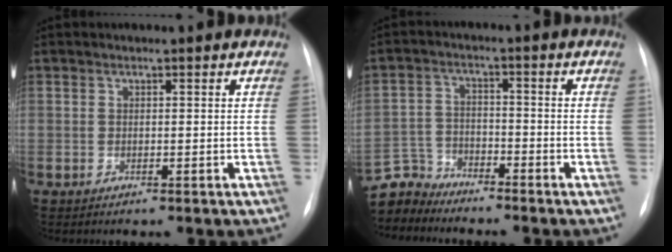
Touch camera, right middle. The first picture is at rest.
{"total": 5.8, "force": [-5.6, 1.2, -1.2], "torque": [0.021, 0.004, -0.112]}